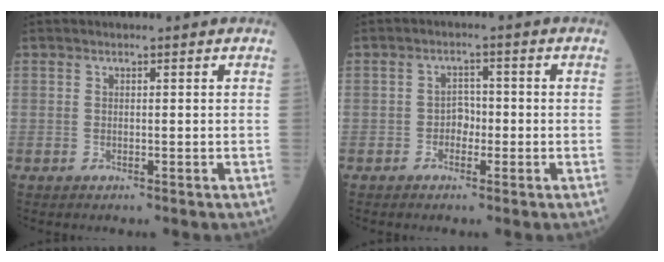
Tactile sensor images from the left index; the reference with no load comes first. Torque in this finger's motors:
{"motor_torque": [-0.05, 0.42, 0.01, 0.00]}